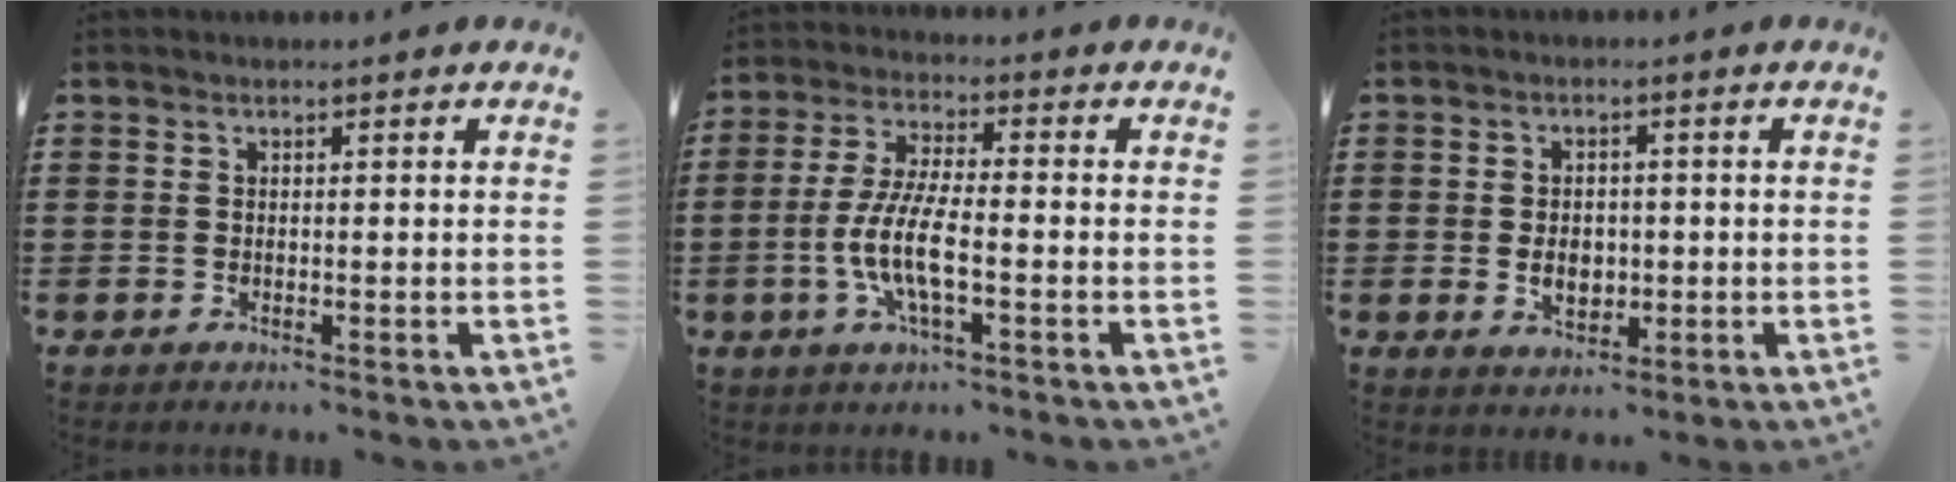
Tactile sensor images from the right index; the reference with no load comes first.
{"total": 8.0, "force": [-2.5, 2.0, 7.3], "torque": [-0.163, -0.012, -0.053]}
{"total": 3.8, "force": [-0.4, 2.8, 2.6], "torque": [-0.047, 0.005, -0.012]}